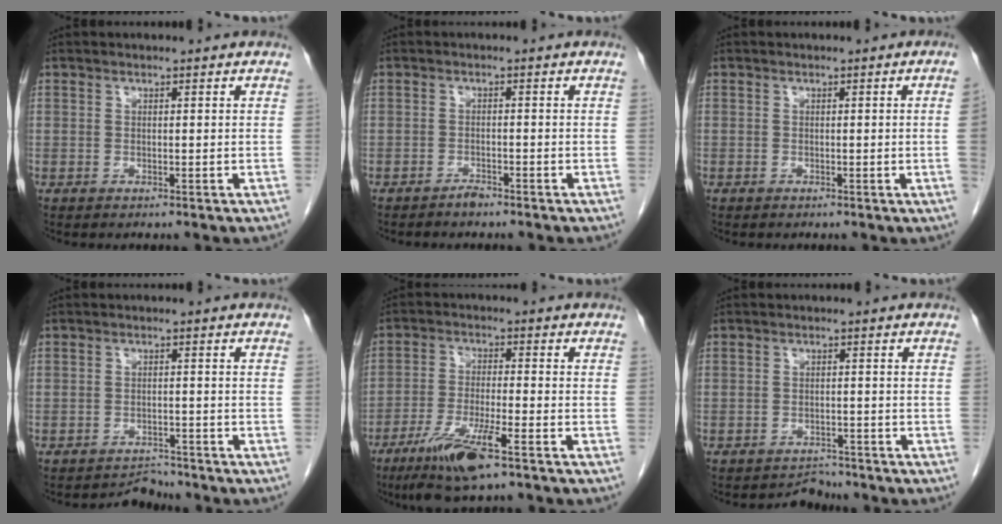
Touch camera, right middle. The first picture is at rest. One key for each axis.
{"total": 1.3, "fx": -1.3, "fy": 0.2, "fz": 0.4, "tx": -0.007, "ty": 0.000, "tz": -0.021}
{"total": 1.8, "fx": -0.3, "fy": -0.8, "fz": 1.6, "tx": -0.016, "ty": -0.001, "tz": -0.004}
{"total": 2.3, "fx": -2.1, "fy": 0.5, "fz": -0.8, "tx": 0.013, "ty": -0.003, "tz": -0.031}
{"total": 9.6, "fx": -6.0, "fy": 0.7, "fz": 7.5, "tx": -0.151, "ty": -0.025, "tz": -0.107}
{"total": 2.2, "fx": -2.0, "fy": 0.7, "fz": -0.7, "tx": 0.009, "ty": -0.001, "tz": -0.029}